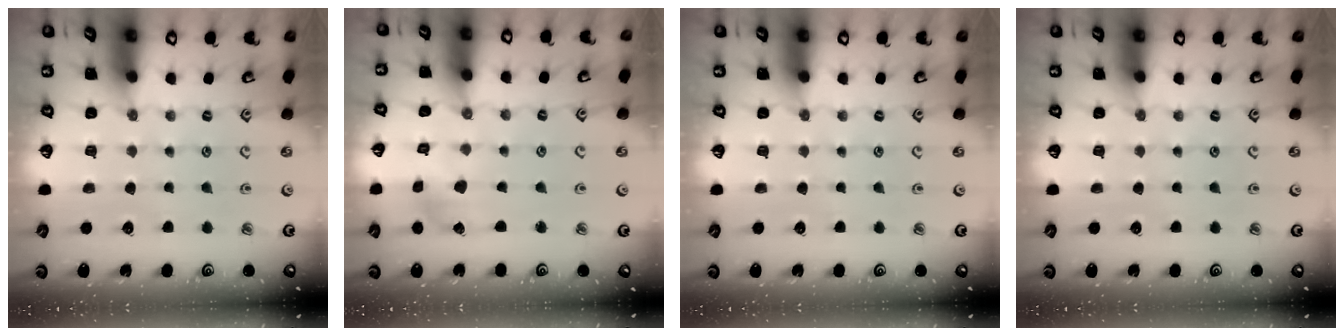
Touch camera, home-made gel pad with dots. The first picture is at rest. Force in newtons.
{"total": 2.6, "press": 2.6, "slide": 0.5}
{"total": 0.0}
{"total": 0.0}